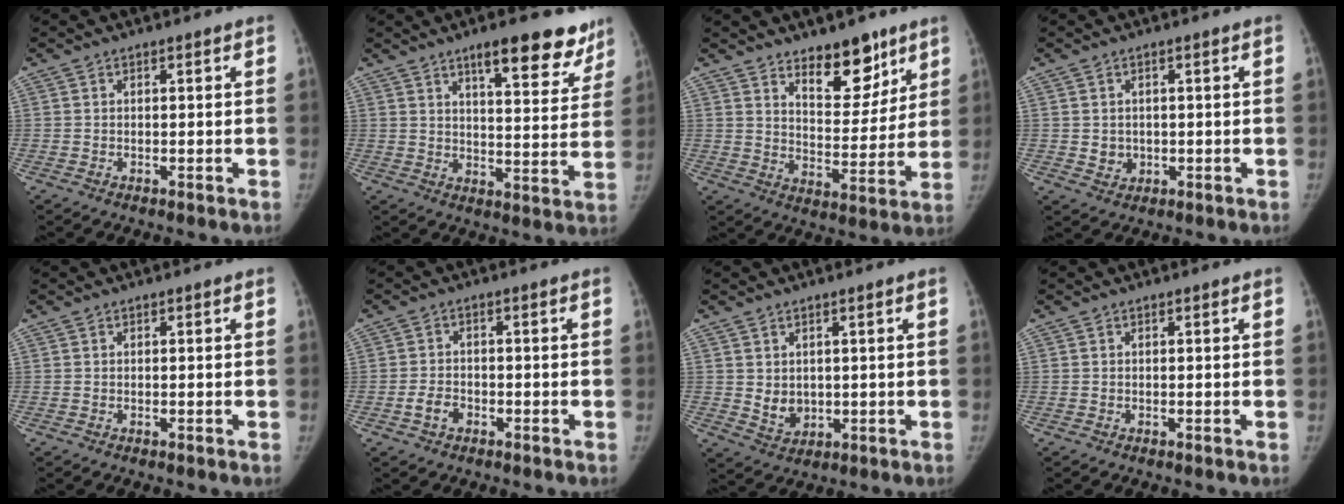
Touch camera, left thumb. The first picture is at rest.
{"total": 14.2, "force": [9.8, 4.4, 9.3], "torque": [-0.074, -0.055, 0.133]}
{"total": 12.0, "force": [8.3, 5.6, 6.6], "torque": [-0.054, -0.061, 0.133]}
{"total": 2.6, "force": [0.0, 2.4, 1.1], "torque": [-0.009, -0.001, 0.008]}
{"total": 0.0}
{"total": 3.2, "force": [-1.5, 2.2, 1.7], "torque": [-0.031, 0.013, -0.026]}
{"total": 4.1, "force": [0.7, 3.2, 2.5], "torque": [-0.028, -0.014, 0.026]}
{"total": 0.0}